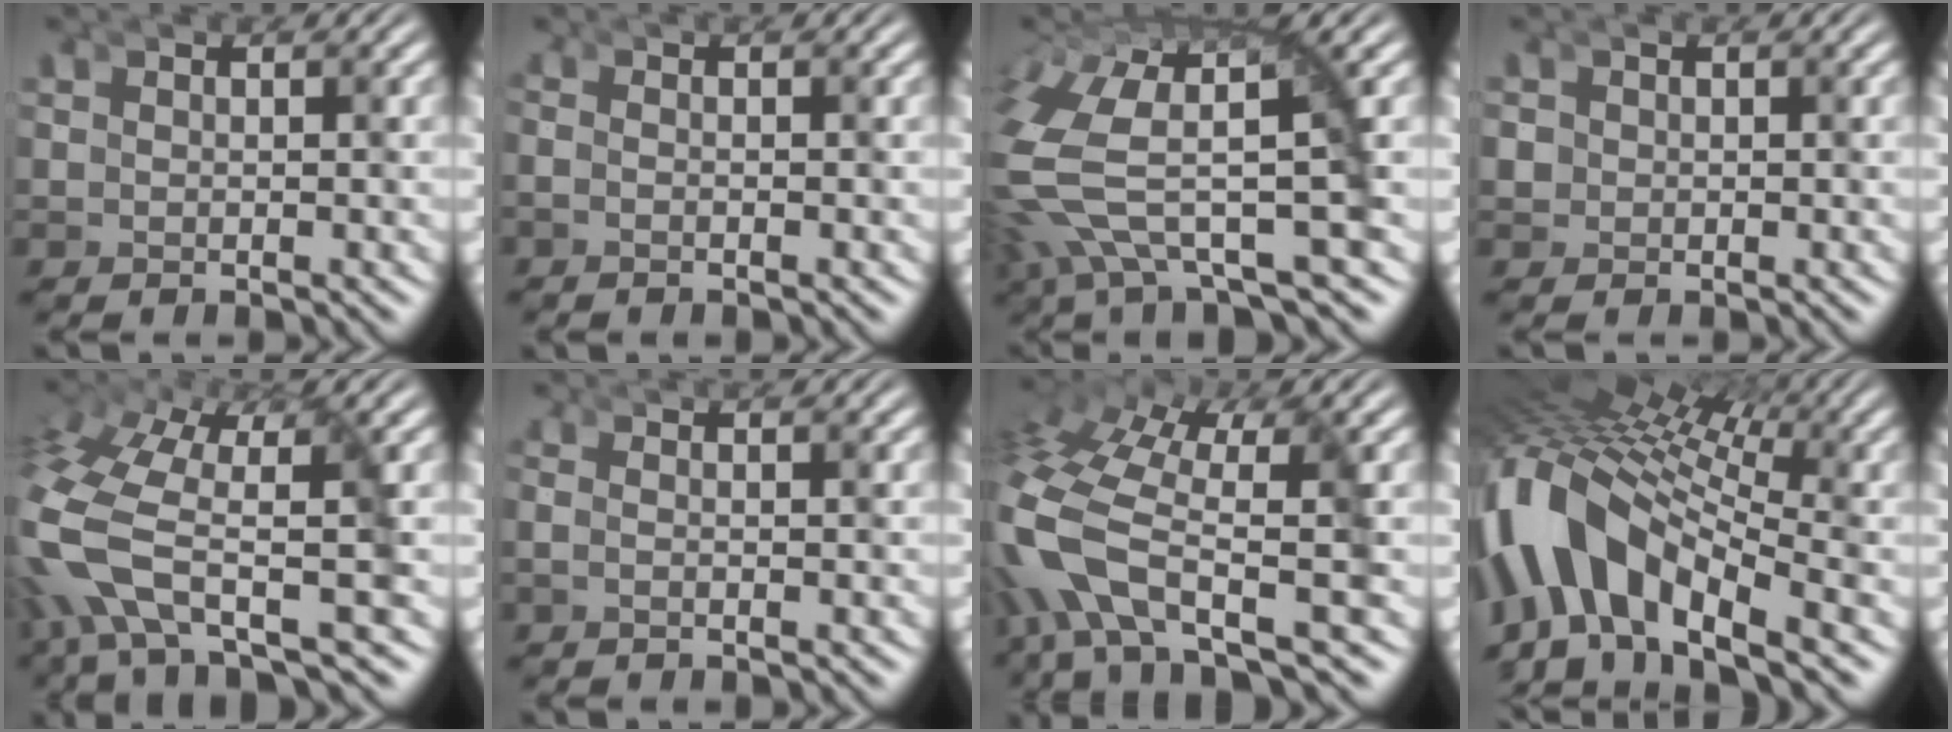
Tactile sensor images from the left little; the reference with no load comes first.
{"total": 1.1, "force": [-0.8, -0.7, 0.0], "torque": [0.004, 0.000, -0.019]}
{"total": 7.9, "force": [-2.6, 4.0, 6.3], "torque": [-0.176, -0.053, -0.030]}
{"total": 1.0, "force": [0.1, 1.0, 0.0], "torque": [-0.012, -0.009, 0.004]}
{"total": 7.2, "force": [-3.8, 2.9, 5.4], "torque": [-0.166, -0.059, -0.048]}
{"total": 1.0, "force": [-0.8, -0.6, 0.3], "torque": [-0.003, 0.001, -0.019]}
{"total": 7.5, "force": [-4.2, 3.8, 5.0], "torque": [-0.177, -0.062, -0.053]}
{"total": 11.7, "force": [-4.3, 7.9, 7.4], "torque": [-0.208, -0.051, -0.059]}